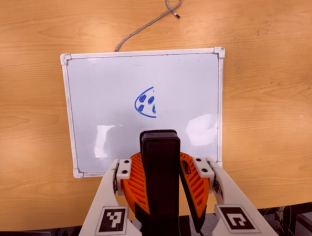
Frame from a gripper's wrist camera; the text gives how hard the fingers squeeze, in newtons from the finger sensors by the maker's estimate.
{"total": 10.5, "left": 10.0, "right": 11.0}